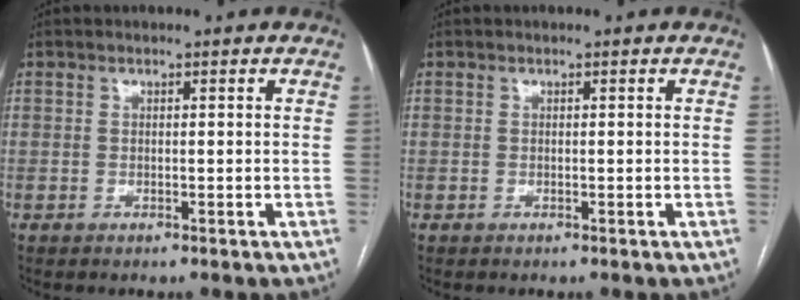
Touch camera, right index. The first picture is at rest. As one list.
[{"total": 0.0}]